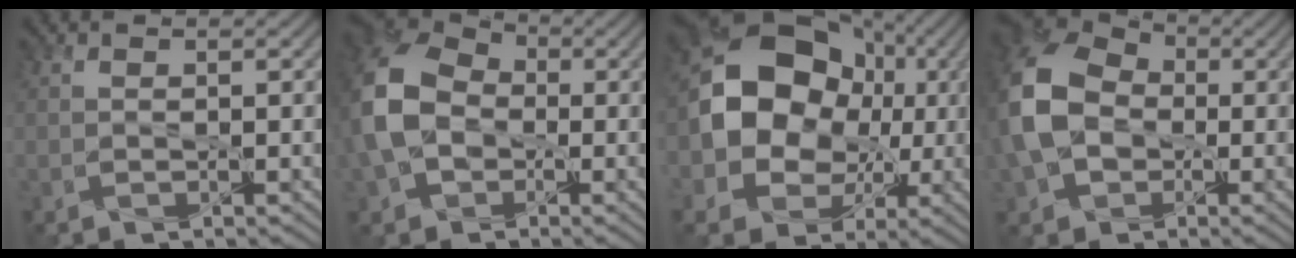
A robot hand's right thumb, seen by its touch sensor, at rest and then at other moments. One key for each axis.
{"total": 12.4, "fx": -1.3, "fy": 9.6, "fz": 7.7, "tx": -0.223, "ty": -0.022, "tz": -0.022}
{"total": 13.6, "fx": 0.3, "fy": 11.4, "fz": 7.4, "tx": -0.136, "ty": -0.001, "tz": -0.007}
{"total": 13.7, "fx": -1.0, "fy": 10.6, "fz": 8.5, "tx": -0.242, "ty": -0.025, "tz": -0.011}